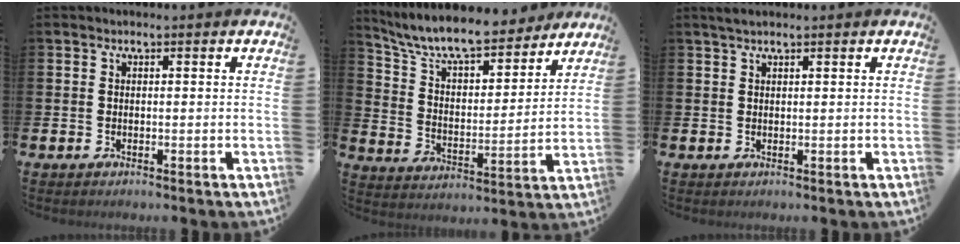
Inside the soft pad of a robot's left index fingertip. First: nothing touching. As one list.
[{"total": 9.1, "force": [8.3, 1.8, 3.1], "torque": [-0.092, -0.059, 0.142]}, {"total": 1.5, "force": [1.3, 0.2, 0.8], "torque": [-0.012, 0.002, 0.023]}]